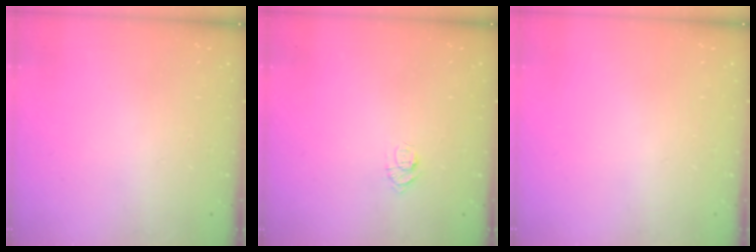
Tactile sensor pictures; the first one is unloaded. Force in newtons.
{"total": 4.7, "press": 4.7, "slide": 0.5}
{"total": 0.0}